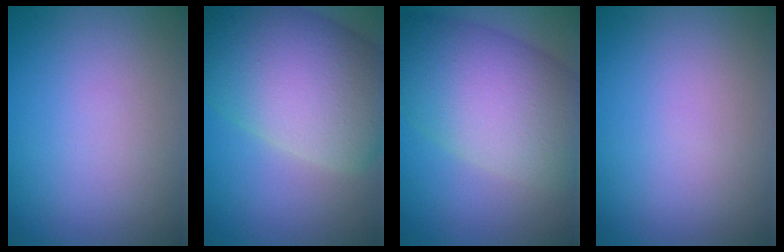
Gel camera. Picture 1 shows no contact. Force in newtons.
{"total": 13.5, "press": 13.4, "slide": 0.7}
{"total": 11.1, "press": 11.1, "slide": 0.6}
{"total": 0.0}